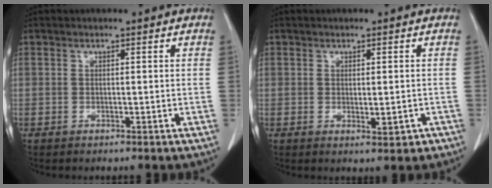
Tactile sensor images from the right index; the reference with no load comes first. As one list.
[{"total": 2.4, "force": [-0.7, 0.9, 2.2], "torque": [-0.032, -0.006, -0.003]}]